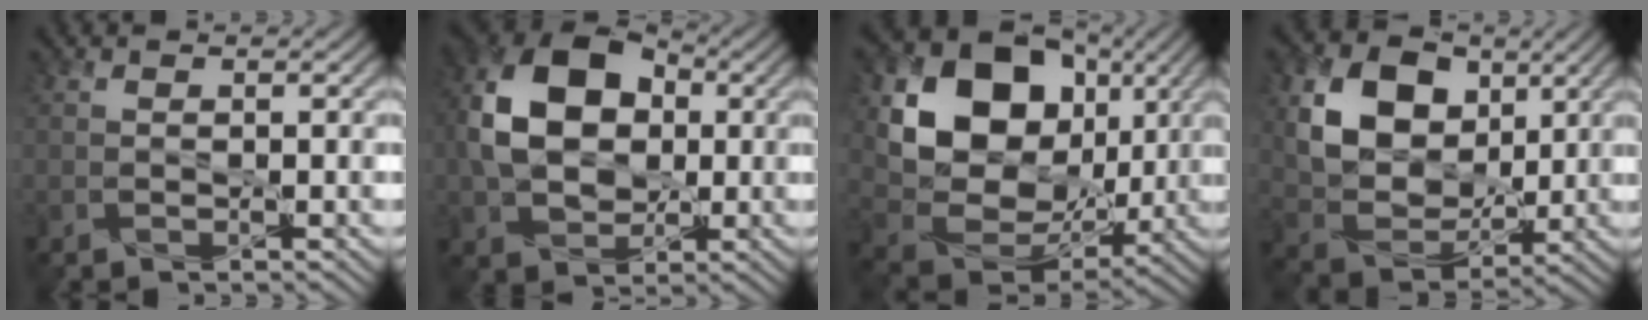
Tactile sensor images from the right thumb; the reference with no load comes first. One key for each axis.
{"total": 13.1, "fx": 1.3, "fy": 9.5, "fz": 9.0, "tx": -0.206, "ty": 0.014, "tz": 0.018}
{"total": 16.3, "fx": 4.5, "fy": 12.6, "fz": 9.2, "tx": -0.192, "ty": 0.004, "tz": 0.088}
{"total": 11.8, "fx": 3.6, "fy": 8.7, "fz": 7.1, "tx": -0.164, "ty": -0.003, "tz": 0.066}